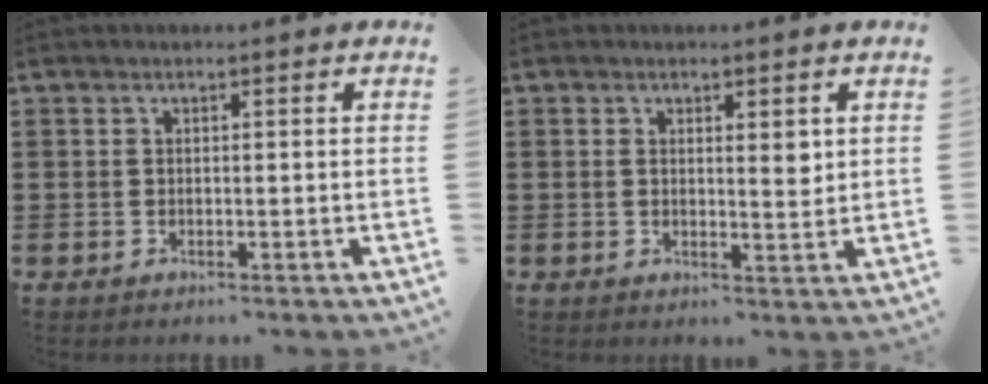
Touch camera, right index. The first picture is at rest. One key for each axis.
{"total": 2.6, "fx": 1.0, "fy": 0.8, "fz": 2.3, "tx": -0.039, "ty": 0.000, "tz": 0.015}